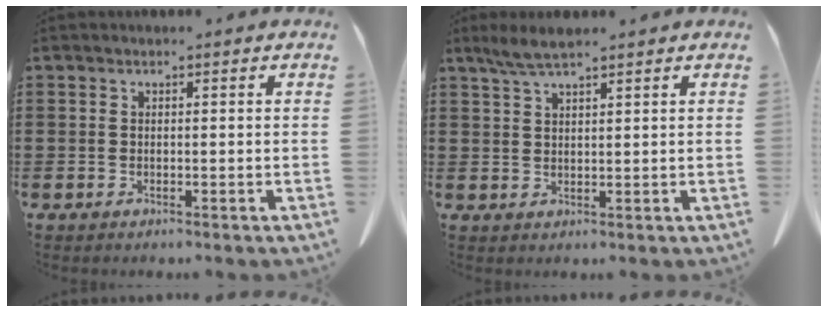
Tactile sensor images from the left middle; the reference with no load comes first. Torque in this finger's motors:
{"motor_torque": [0.33, -0.14, 0.07, 0.05]}